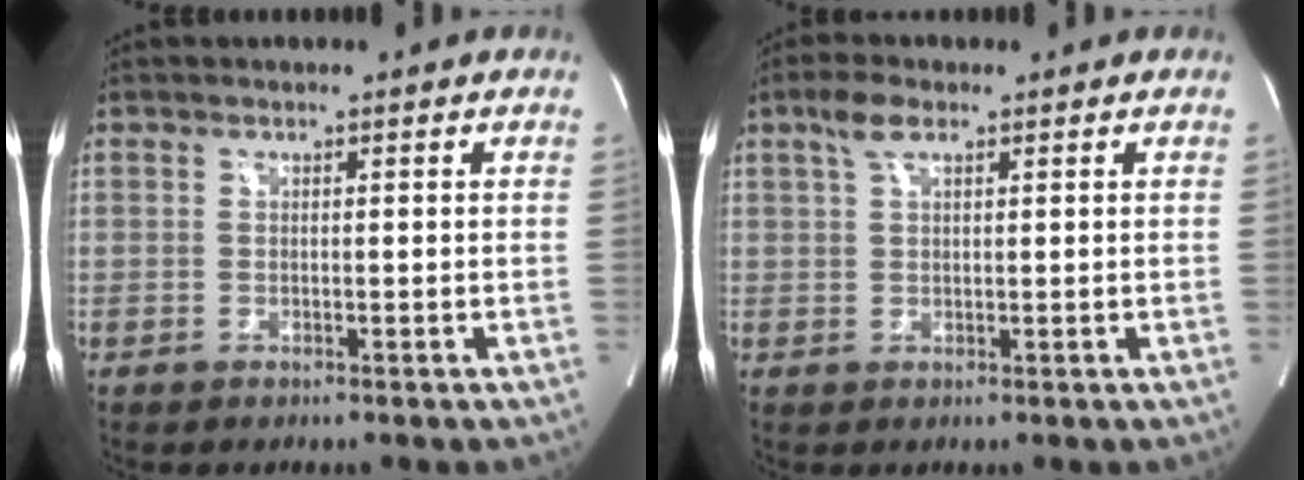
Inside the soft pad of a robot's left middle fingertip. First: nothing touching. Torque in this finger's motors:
{"motor_torque": [0.54, -0.42, 0.06, 0.02]}